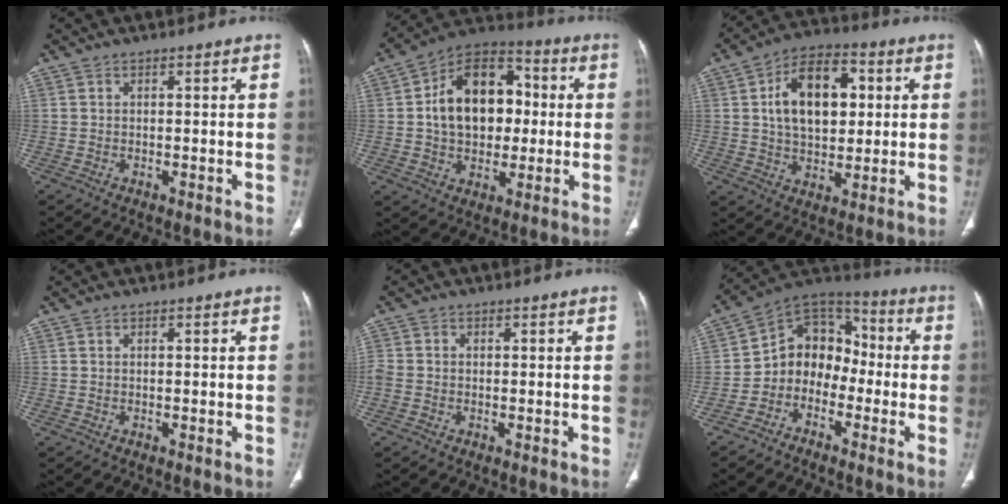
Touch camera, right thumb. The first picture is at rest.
{"total": 18.0, "force": [1.4, 12.6, 12.7], "torque": [-0.161, 0.027, 0.019]}
{"total": 15.4, "force": [3.1, 9.5, 11.6], "torque": [-0.162, 0.008, 0.049]}
{"total": 0.0}
{"total": 2.1, "force": [-0.5, 1.7, 1.1], "torque": [-0.026, 0.006, -0.011]}
{"total": 11.1, "force": [-3.1, 9.0, 5.7], "torque": [-0.058, 0.067, -0.075]}